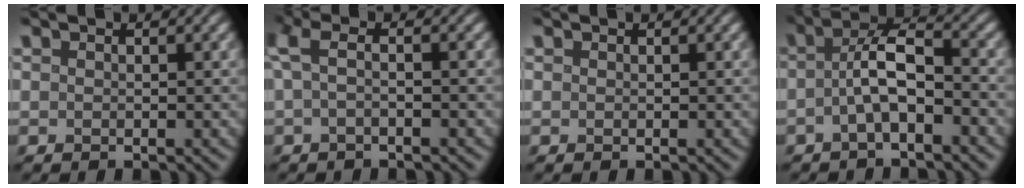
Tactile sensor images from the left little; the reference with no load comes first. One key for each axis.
{"total": 2.7, "fx": 0.0, "fy": 0.7, "fz": 2.6, "tx": -0.057, "ty": 0.004, "tz": -0.007}
{"total": 0.0}
{"total": 4.3, "fx": -1.2, "fy": 1.4, "fz": 3.9, "tx": -0.075, "ty": 0.015, "tz": -0.033}